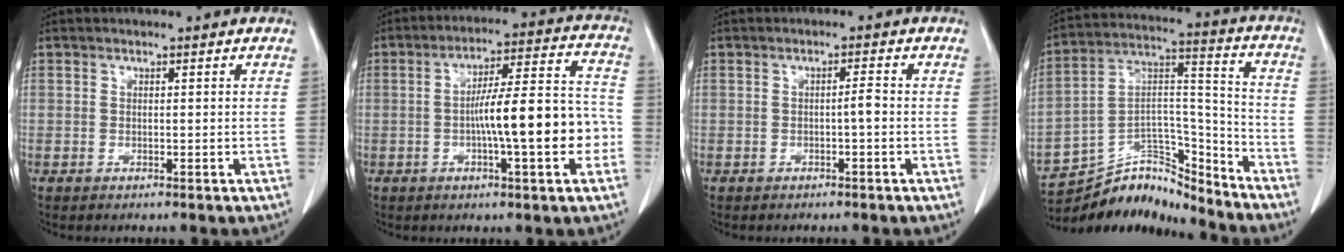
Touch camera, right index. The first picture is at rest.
{"total": 13.8, "force": [-2.9, 1.6, 13.4], "torque": [-0.211, 0.023, -0.044]}
{"total": 1.5, "force": [-0.4, 0.0, 1.4], "torque": [-0.022, 0.002, -0.006]}
{"total": 14.4, "force": [-13.8, 3.8, 1.4], "torque": [-0.013, 0.070, -0.236]}